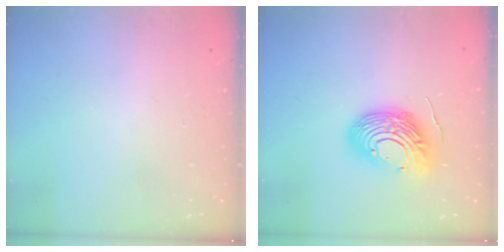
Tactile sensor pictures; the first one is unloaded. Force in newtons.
{"total": 14.4, "press": 14.3, "slide": 2.2}